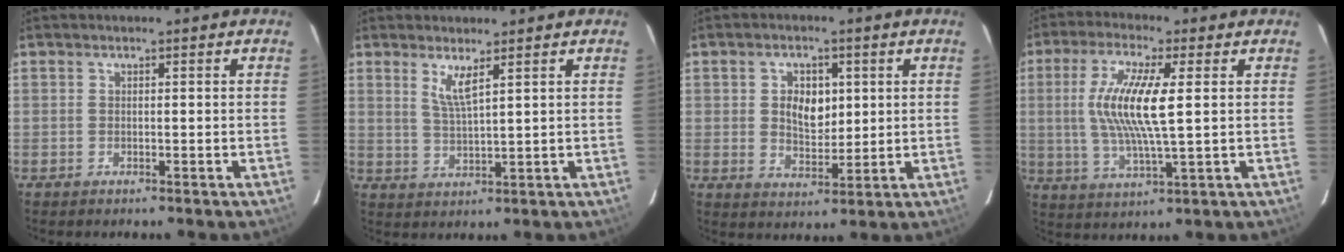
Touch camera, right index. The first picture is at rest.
{"total": 4.0, "force": [2.3, 0.2, 3.3], "torque": [-0.066, -0.010, 0.044]}
{"total": 6.5, "force": [1.3, 4.4, 4.6], "torque": [-0.077, 0.006, 0.028]}
{"total": 12.1, "force": [1.6, 1.8, 11.8], "torque": [-0.233, -0.001, 0.032]}